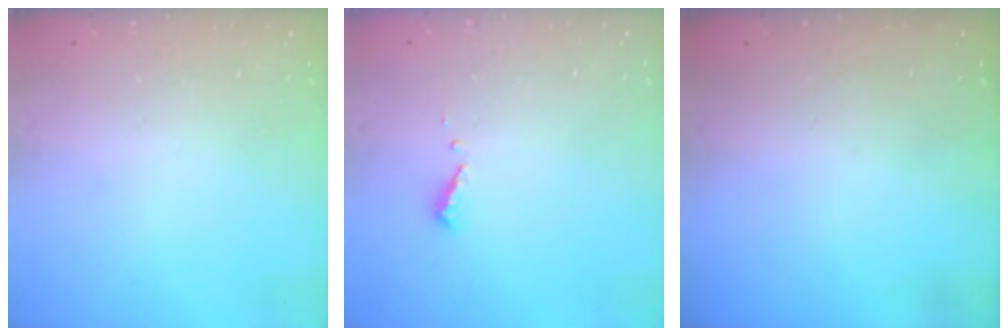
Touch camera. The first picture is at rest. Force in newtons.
{"total": 4.2, "press": 4.2, "slide": 0.3}
{"total": 0.0}